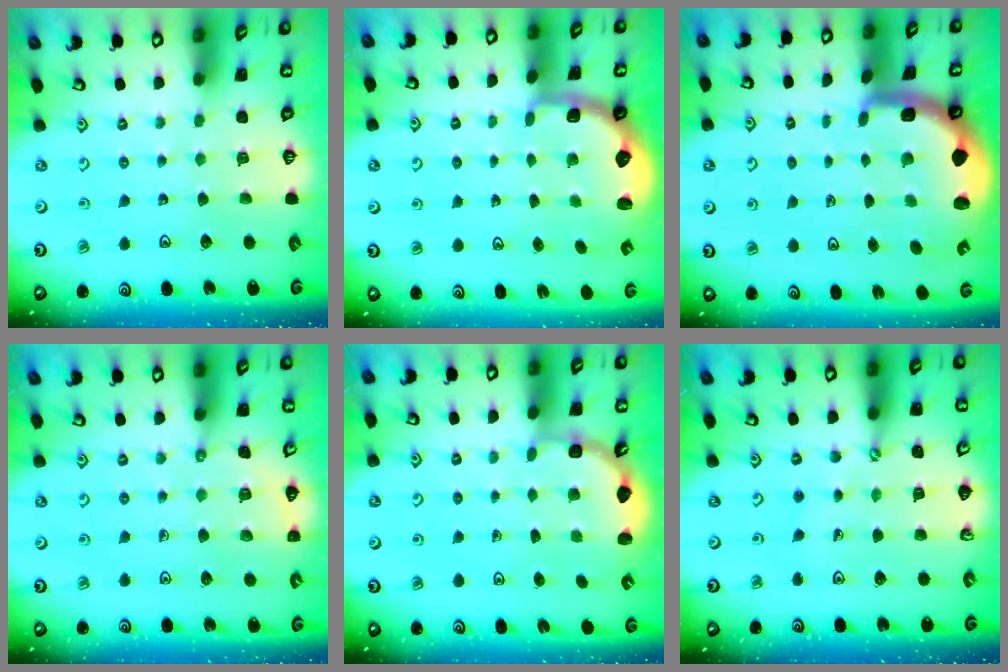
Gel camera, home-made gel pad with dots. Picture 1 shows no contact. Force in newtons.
{"total": 2.5, "press": 1.9, "slide": 1.7}
{"total": 3.7, "press": 3.6, "slide": 1.0}
{"total": 6.4, "press": 6.1, "slide": 1.8}
{"total": 3.8, "press": 3.3, "slide": 2.1}
{"total": 2.5, "press": 2.2, "slide": 1.3}